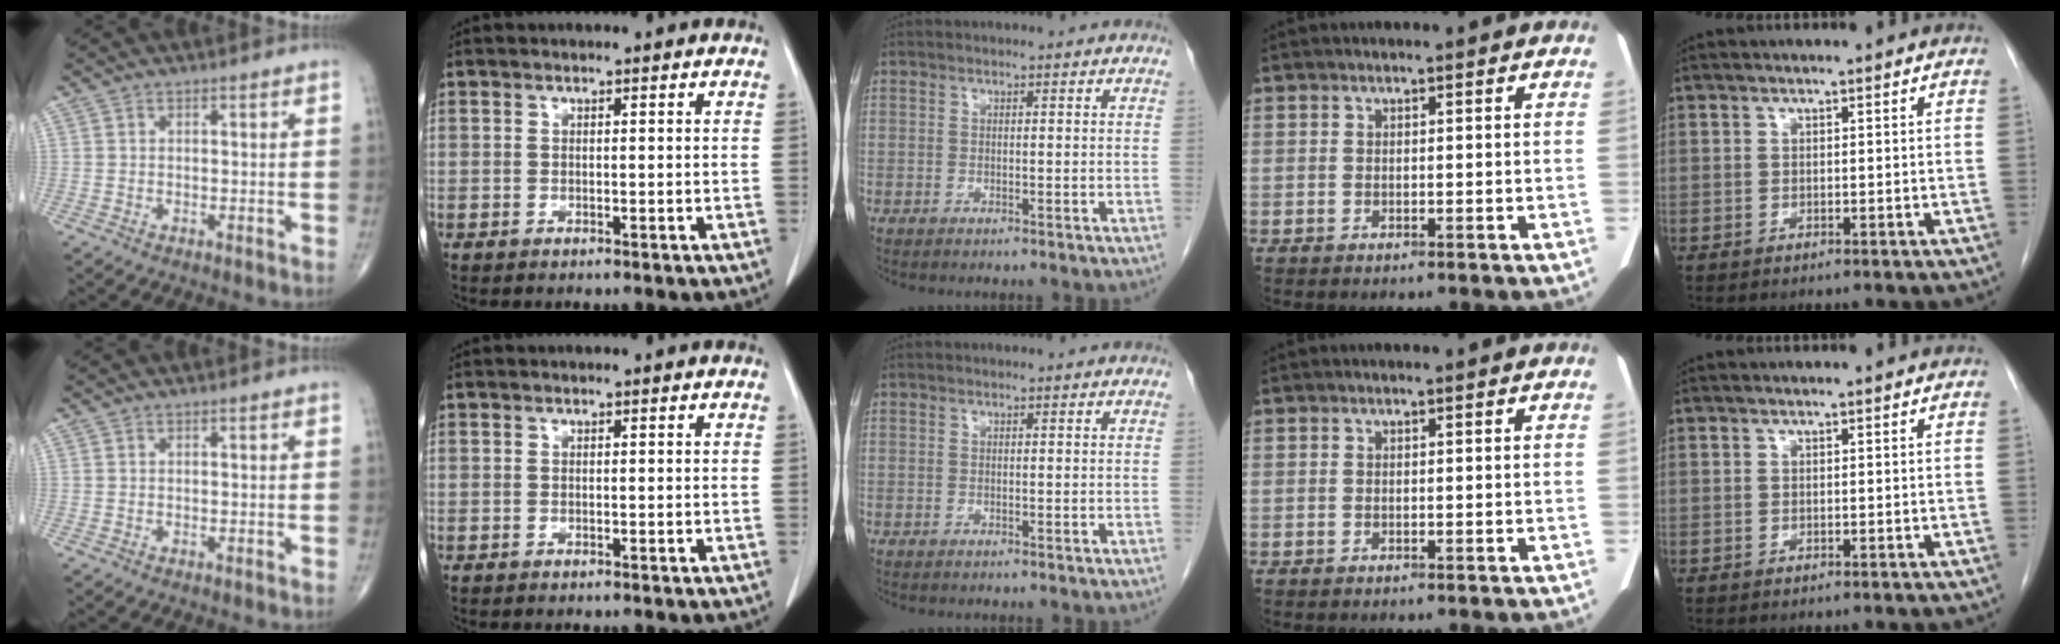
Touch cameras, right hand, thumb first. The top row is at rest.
{}